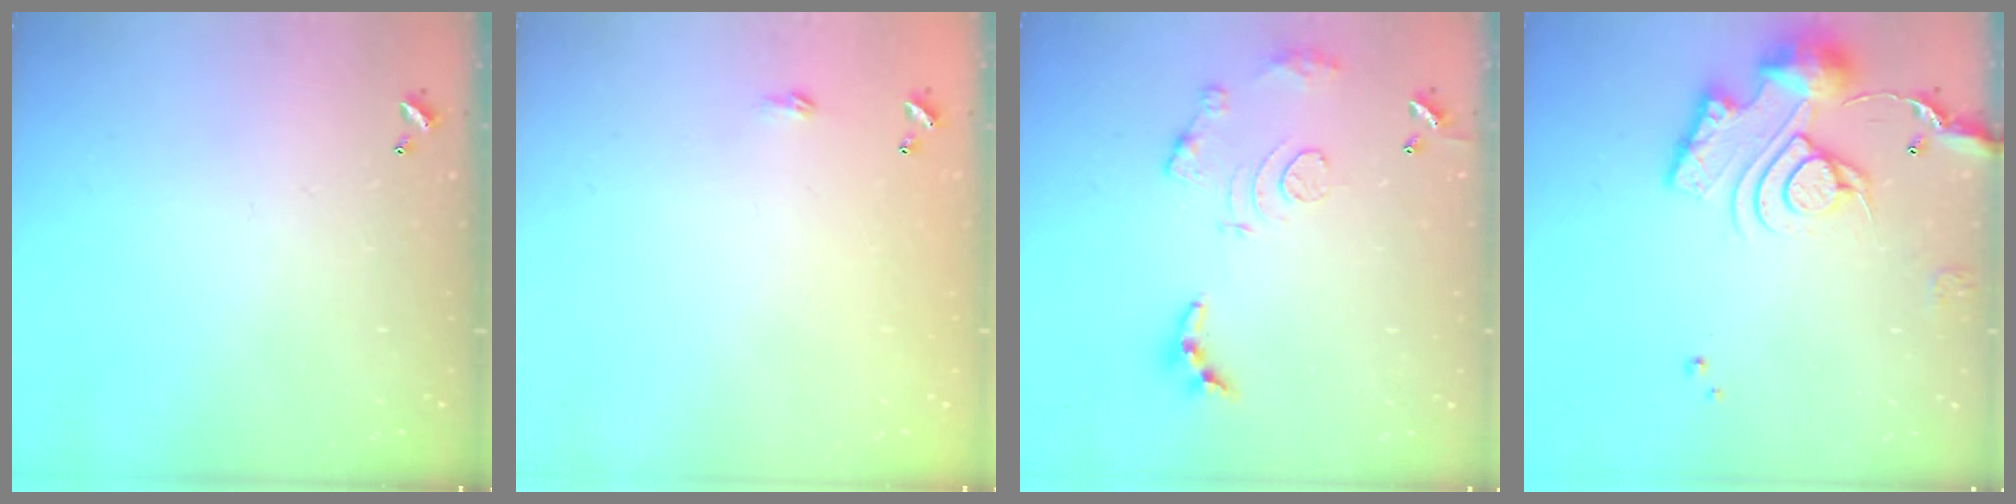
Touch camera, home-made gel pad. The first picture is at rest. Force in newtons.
{"total": 2.3, "press": 2.3, "slide": 0.4}
{"total": 10.7, "press": 10.7, "slide": 0.7}
{"total": 15.2, "press": 15.2, "slide": 1.5}